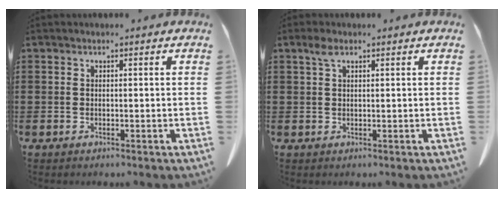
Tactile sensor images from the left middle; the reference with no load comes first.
{"total": 1.9, "force": [1.0, 0.7, 1.5], "torque": [-0.035, 0.003, 0.017]}